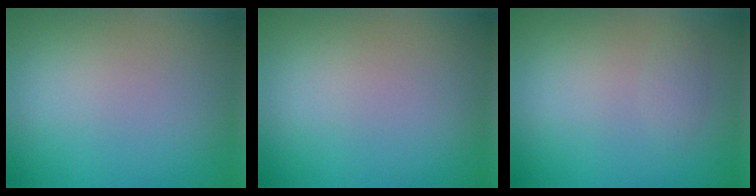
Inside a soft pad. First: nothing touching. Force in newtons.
{"total": 0.0}
{"total": 0.9, "press": 0.9, "slide": 0.0}